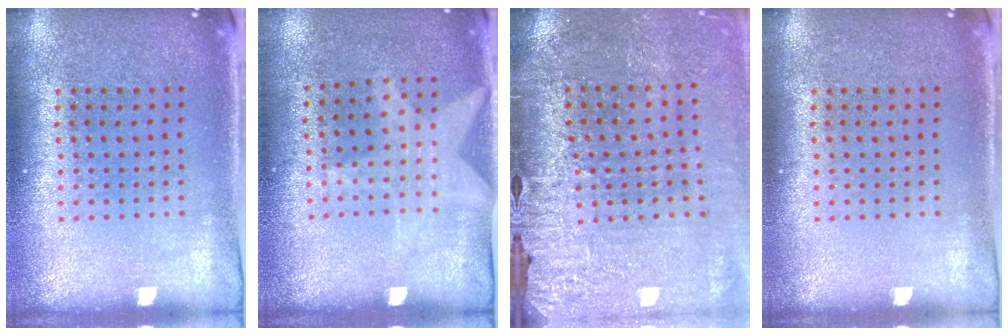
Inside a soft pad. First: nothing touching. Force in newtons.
{"total": 1.1, "press": 0.8, "slide": 0.8}
{"total": 3.2, "press": 3.2, "slide": 0.5}
{"total": 0.0}